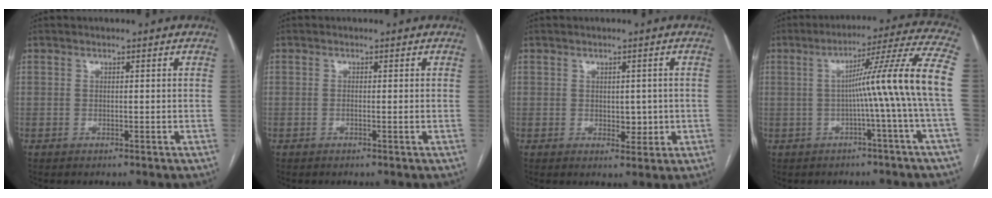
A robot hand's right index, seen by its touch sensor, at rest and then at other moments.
{"total": 0.5, "force": [-0.2, 0.0, 0.5], "torque": [-0.008, 0.001, -0.003]}
{"total": 2.9, "force": [-0.2, 2.1, 2.1], "torque": [-0.023, 0.002, 0.005]}
{"total": 13.2, "force": [-1.1, -2.8, 12.8], "torque": [-0.168, 0.018, -0.020]}